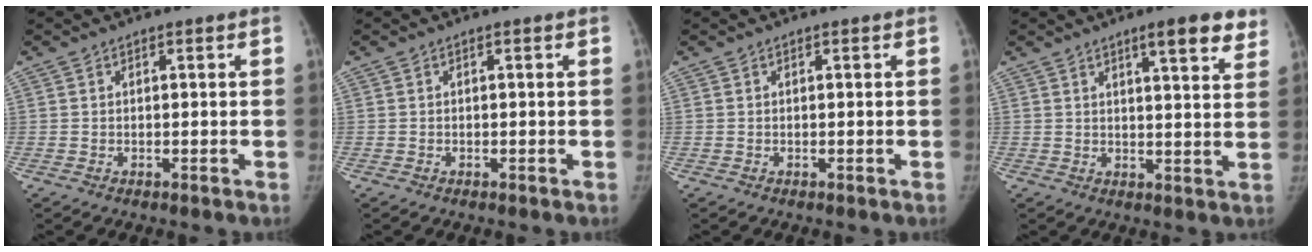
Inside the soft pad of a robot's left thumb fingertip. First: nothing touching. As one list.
[{"total": 0.0}, {"total": 0.0}, {"total": 7.9, "force": [5.3, 1.7, 5.7], "torque": [-0.053, -0.027, 0.068]}]